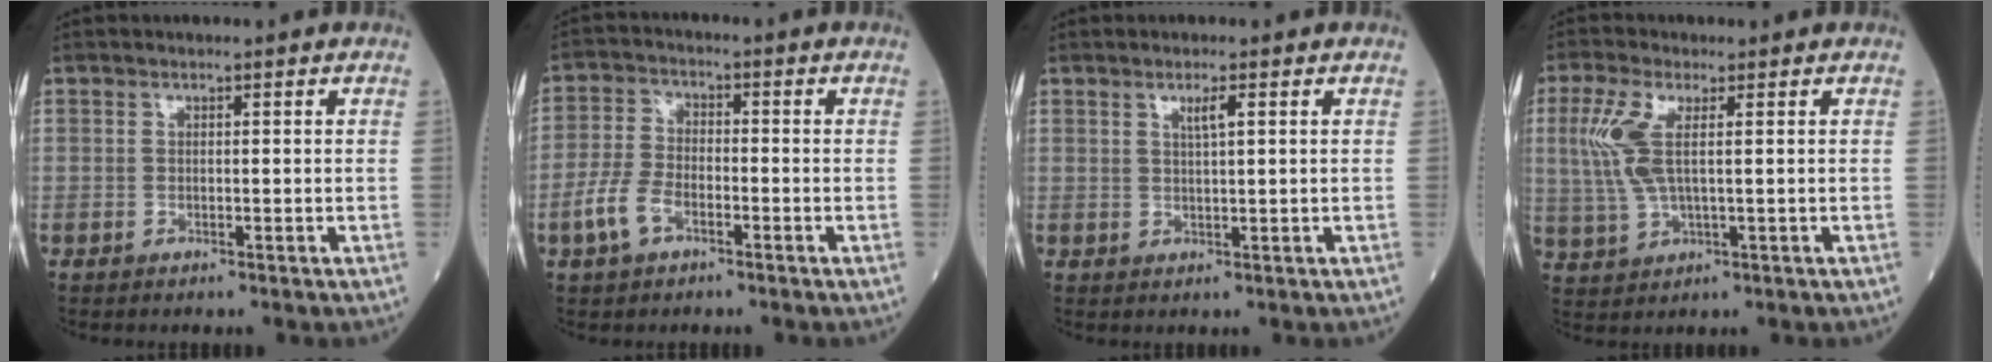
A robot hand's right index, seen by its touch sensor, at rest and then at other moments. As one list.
[{"total": 5.9, "force": [-2.9, 3.1, 4.1], "torque": [-0.097, 0.006, -0.060]}, {"total": 2.0, "force": [0.9, 0.0, 1.8], "torque": [-0.035, 0.000, 0.016]}, {"total": 6.9, "force": [1.4, 2.2, 6.4], "torque": [-0.168, 0.003, 0.030]}]